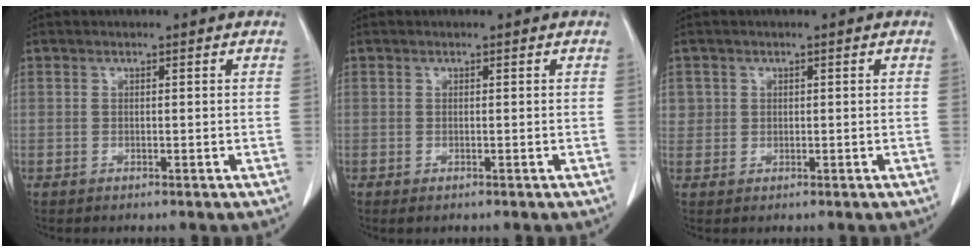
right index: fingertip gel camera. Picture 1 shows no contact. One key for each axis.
{"total": 0.0}
{"total": 3.4, "fx": 1.4, "fy": 3.1, "fz": -0.2, "tx": 0.022, "ty": 0.003, "tz": 0.025}